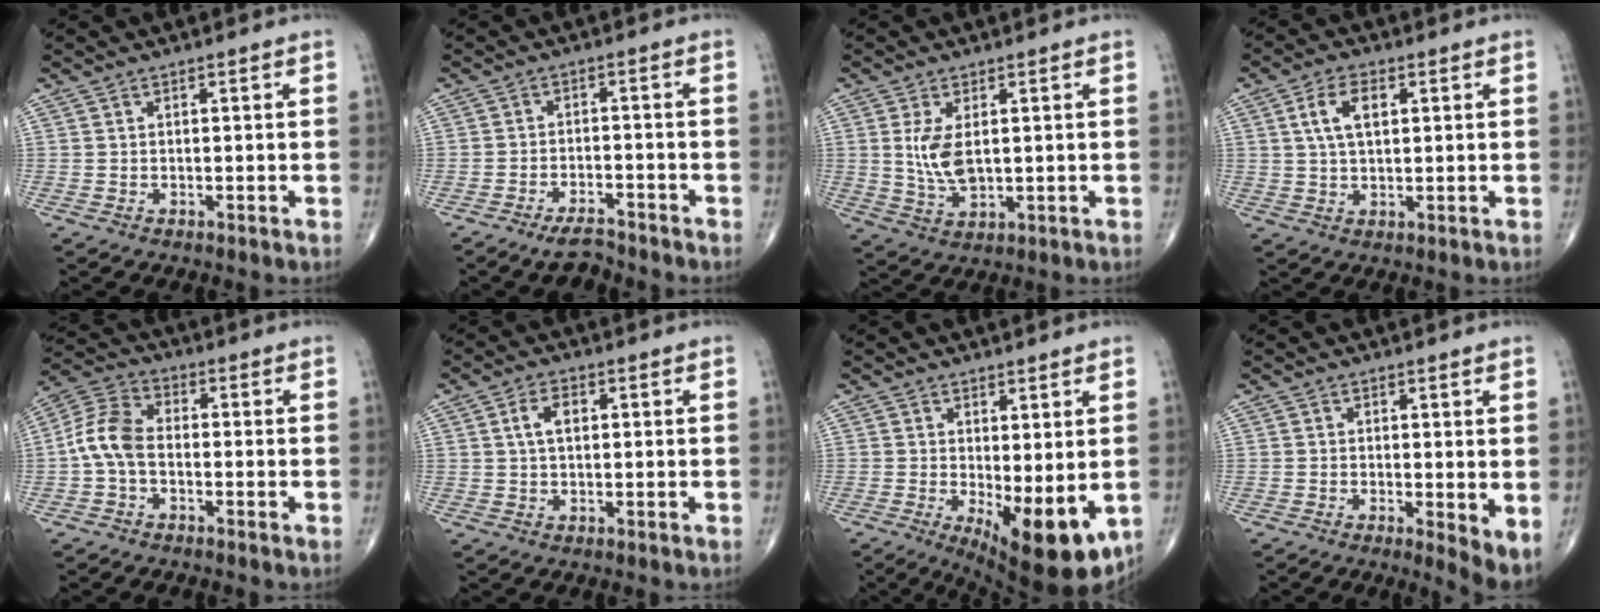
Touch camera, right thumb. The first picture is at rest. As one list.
[{"total": 4.6, "force": [-4.0, 1.4, 1.9], "torque": [-0.035, 0.016, -0.069]}, {"total": 6.7, "force": [1.1, 3.4, 5.7], "torque": [-0.110, -0.012, 0.029]}, {"total": 6.5, "force": [1.9, 3.4, 5.2], "torque": [-0.098, 0.003, 0.037]}, {"total": 8.1, "force": [-1.2, 5.0, 6.3], "torque": [-0.128, 0.025, -0.038]}, {"total": 4.2, "force": [1.0, 2.3, 3.3], "torque": [-0.064, 0.006, 0.017]}, {"total": 12.1, "force": [-2.3, 4.5, 11.0], "torque": [-0.152, -0.028, -0.018]}, {"total": 4.1, "force": [-0.2, 1.1, 4.0], "torque": [-0.061, -0.014, -0.007]}]